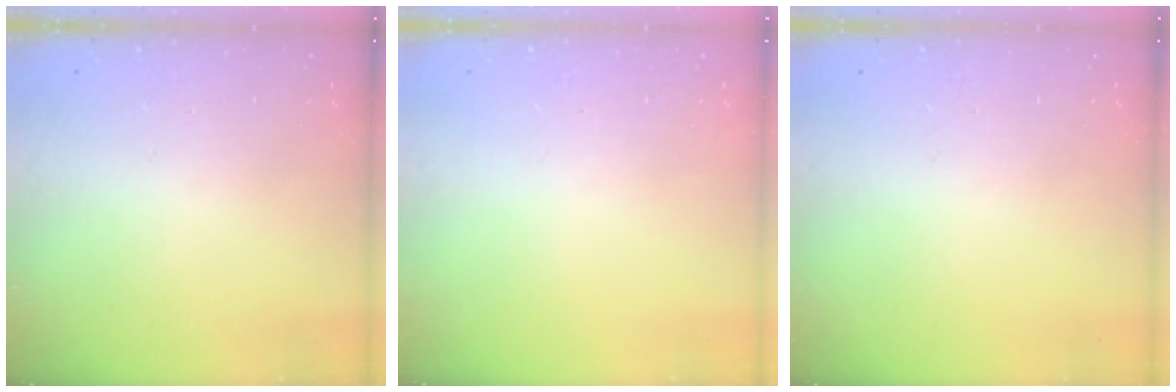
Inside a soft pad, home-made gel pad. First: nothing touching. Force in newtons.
{"total": 0.0}
{"total": 0.0}